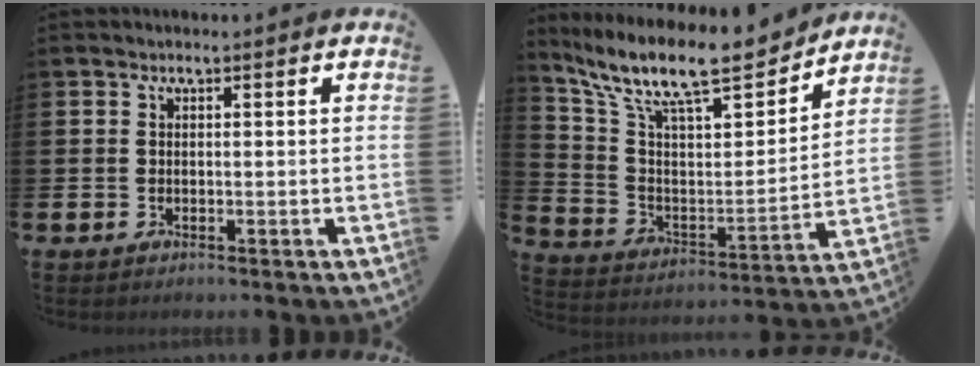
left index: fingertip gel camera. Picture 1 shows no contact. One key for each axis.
{"total": 12.0, "fx": 10.2, "fy": 2.9, "fz": 5.7, "tx": -0.141, "ty": -0.071, "tz": 0.172}